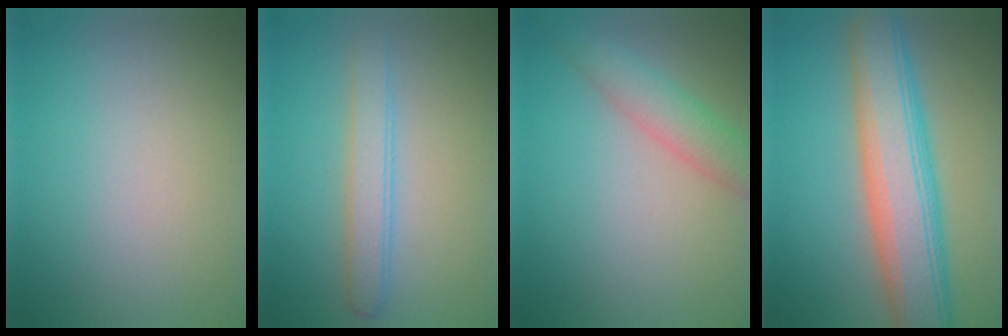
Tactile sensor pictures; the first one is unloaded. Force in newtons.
{"total": 2.9, "press": 2.9, "slide": 0.1}
{"total": 3.4, "press": 3.4, "slide": 0.1}
{"total": 9.1, "press": 9.1, "slide": 0.7}